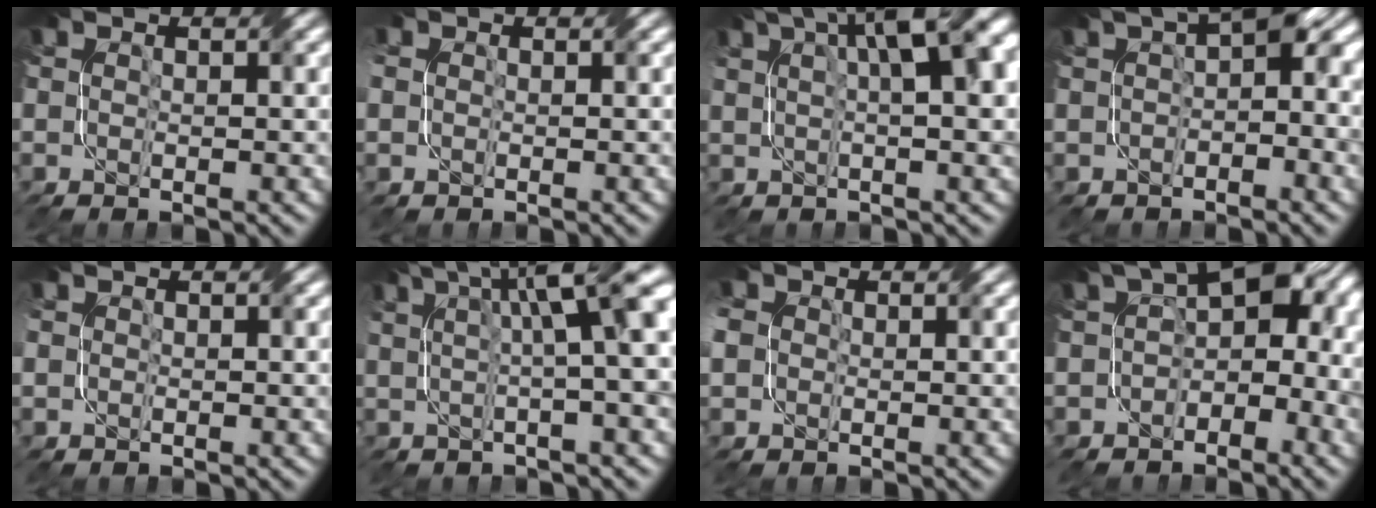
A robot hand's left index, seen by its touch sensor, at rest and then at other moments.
{"total": 1.6, "force": [0.4, 1.5, 0.3], "torque": [-0.010, 0.013, 0.002]}
{"total": 8.7, "force": [3.9, 2.6, 7.3], "torque": [-0.107, 0.026, 0.061]}
{"total": 3.7, "force": [0.8, 1.7, 3.2], "torque": [-0.036, 0.015, 0.002]}
{"total": 1.4, "force": [0.6, 1.2, -0.4], "torque": [0.009, 0.010, 0.007]}
{"total": 8.8, "force": [2.9, 2.5, 7.9], "torque": [-0.092, 0.029, 0.040]}
{"total": 4.7, "force": [0.7, 4.3, 1.8], "torque": [-0.052, 0.019, -0.013]}
{"total": 7.3, "force": [-0.2, 4.7, 5.5], "torque": [-0.069, 0.016, -0.018]}